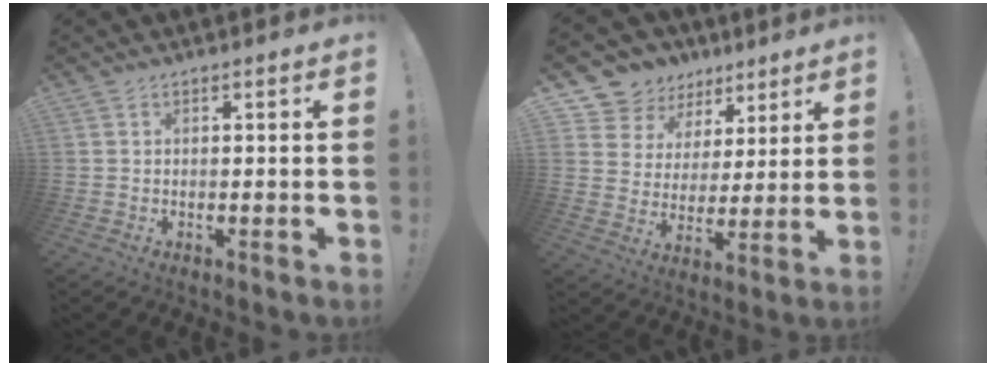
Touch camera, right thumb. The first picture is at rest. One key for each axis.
{"total": 10.2, "fx": 6.7, "fy": 7.5, "fz": 1.6, "tx": -0.035, "ty": -0.054, "tz": 0.136}